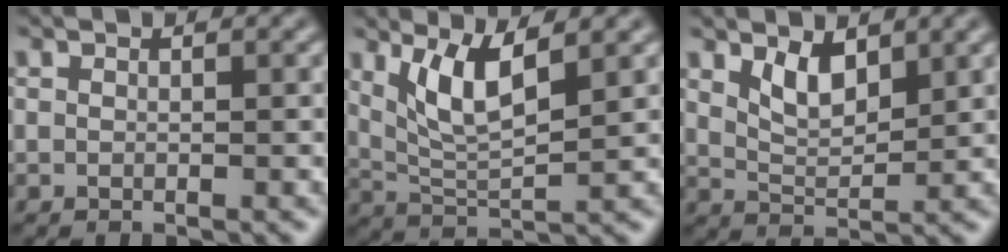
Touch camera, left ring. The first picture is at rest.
{"total": 4.7, "force": [2.2, 1.2, 3.9], "torque": [-0.084, -0.008, 0.049]}
{"total": 3.1, "force": [1.9, 1.3, 2.1], "torque": [-0.041, -0.009, 0.039]}